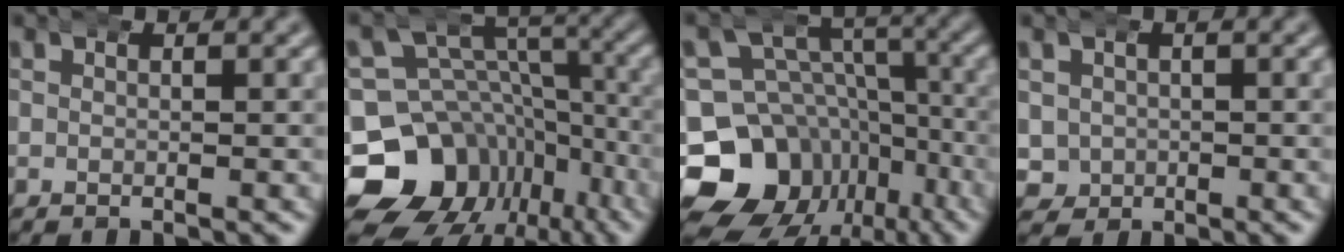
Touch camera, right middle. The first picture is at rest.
{"total": 19.3, "force": [-6.8, 16.0, 8.3], "torque": [-0.152, -0.085, -0.095]}
{"total": 21.2, "force": [-6.7, 18.1, 8.6], "torque": [-0.177, -0.108, -0.089]}
{"total": 4.3, "force": [-0.4, 4.1, 1.1], "torque": [-0.041, -0.028, 0.007]}